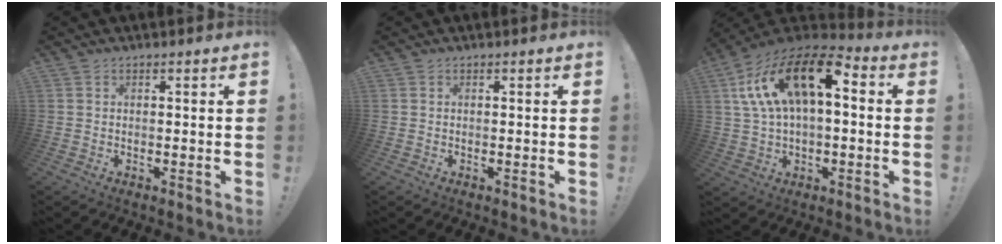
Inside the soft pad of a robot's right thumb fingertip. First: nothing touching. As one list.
[{"total": 0.0}, {"total": 19.0, "force": [6.0, 9.5, 15.3], "torque": [-0.278, -0.018, 0.104]}]